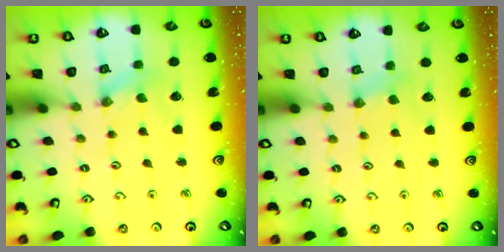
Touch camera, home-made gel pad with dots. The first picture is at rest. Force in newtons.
{"total": 2.3, "press": 2.2, "slide": 0.4}